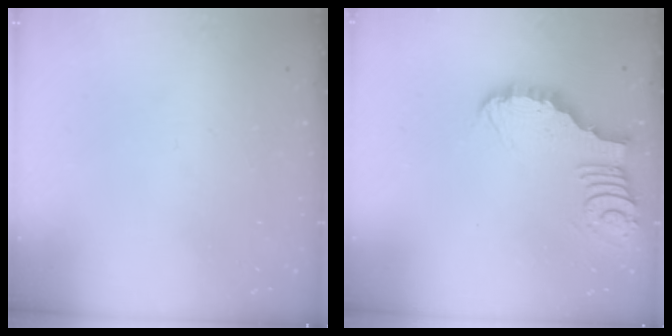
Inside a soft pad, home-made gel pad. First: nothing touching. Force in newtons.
{"total": 3.6, "press": 3.6, "slide": 0.3}